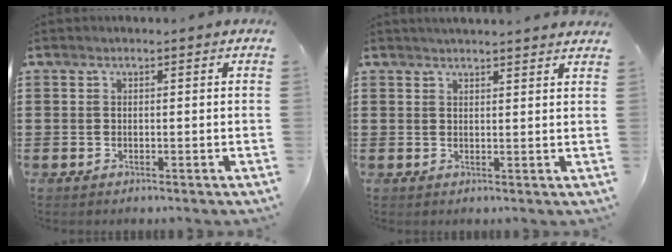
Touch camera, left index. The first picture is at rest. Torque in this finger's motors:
{"motor_torque": [1.28, -0.85, -0.03, 0.00]}